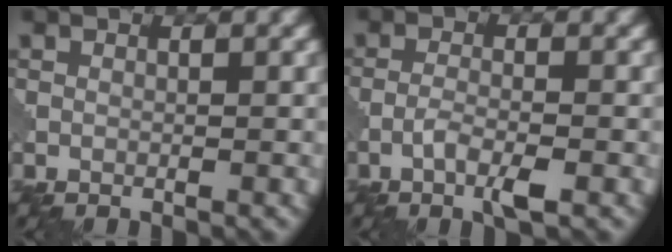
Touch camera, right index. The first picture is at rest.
{"total": 2.7, "force": [-1.3, 0.6, 2.2], "torque": [-0.046, 0.002, -0.030]}